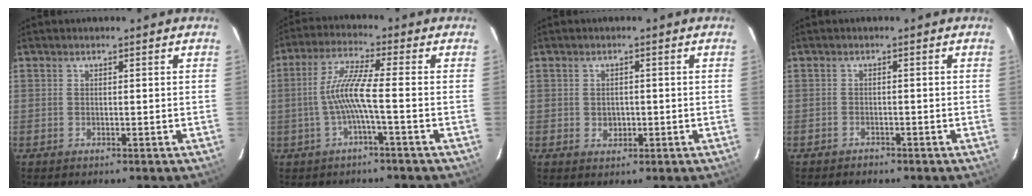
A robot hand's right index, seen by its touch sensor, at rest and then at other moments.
{"total": 7.2, "force": [-1.8, -0.3, 7.0], "torque": [-0.156, 0.006, -0.031]}
{"total": 2.4, "force": [-0.4, 2.1, 1.2], "torque": [-0.019, 0.002, -0.001]}
{"total": 1.6, "force": [-1.3, 0.9, 0.0], "torque": [-0.008, 0.003, -0.022]}